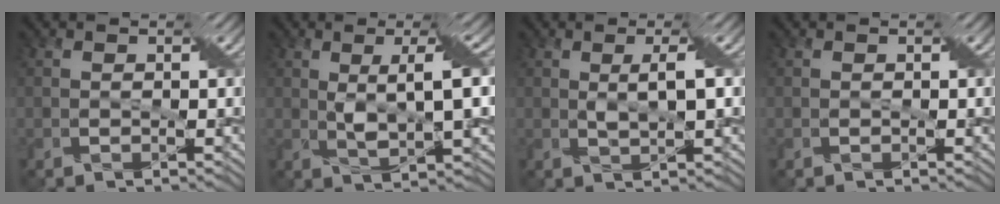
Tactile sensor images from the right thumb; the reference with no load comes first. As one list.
[{"total": 5.5, "force": [1.7, 0.7, 5.2], "torque": [-0.089, 0.004, 0.031]}, {"total": 2.0, "force": [0.9, -0.3, 1.7], "torque": [-0.033, 0.005, 0.018]}, {"total": 0.0}]